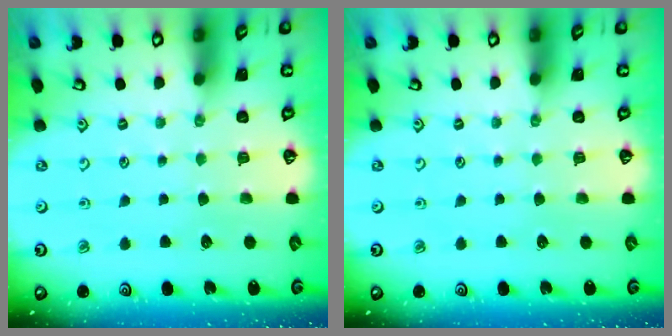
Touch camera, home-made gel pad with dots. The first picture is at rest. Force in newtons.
{"total": 0.0}